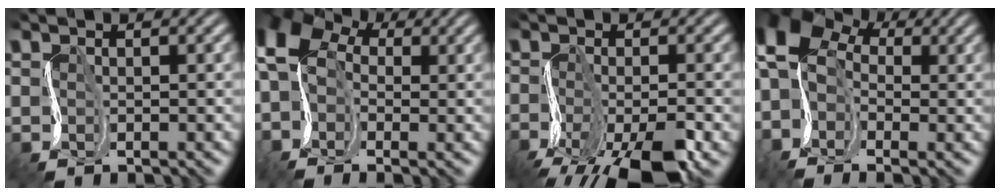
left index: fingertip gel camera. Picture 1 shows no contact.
{"total": 8.2, "force": [0.6, 6.4, 5.2], "torque": [-0.093, 0.029, -0.025]}
{"total": 8.3, "force": [-4.9, 2.4, 6.2], "torque": [-0.117, -0.019, -0.088]}
{"total": 9.4, "force": [0.3, 7.0, 6.3], "torque": [-0.100, 0.028, -0.026]}